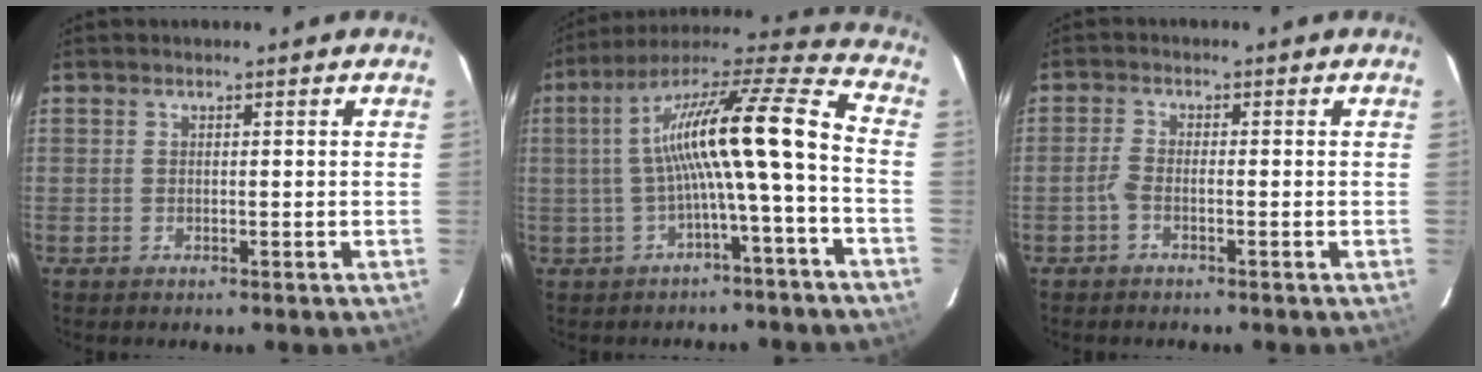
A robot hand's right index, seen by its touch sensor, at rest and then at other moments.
{"total": 17.1, "force": [-2.2, 0.9, 16.9], "torque": [-0.296, 0.020, -0.041]}
{"total": 1.8, "force": [-1.1, 0.5, 1.3], "torque": [-0.036, 0.004, -0.027]}